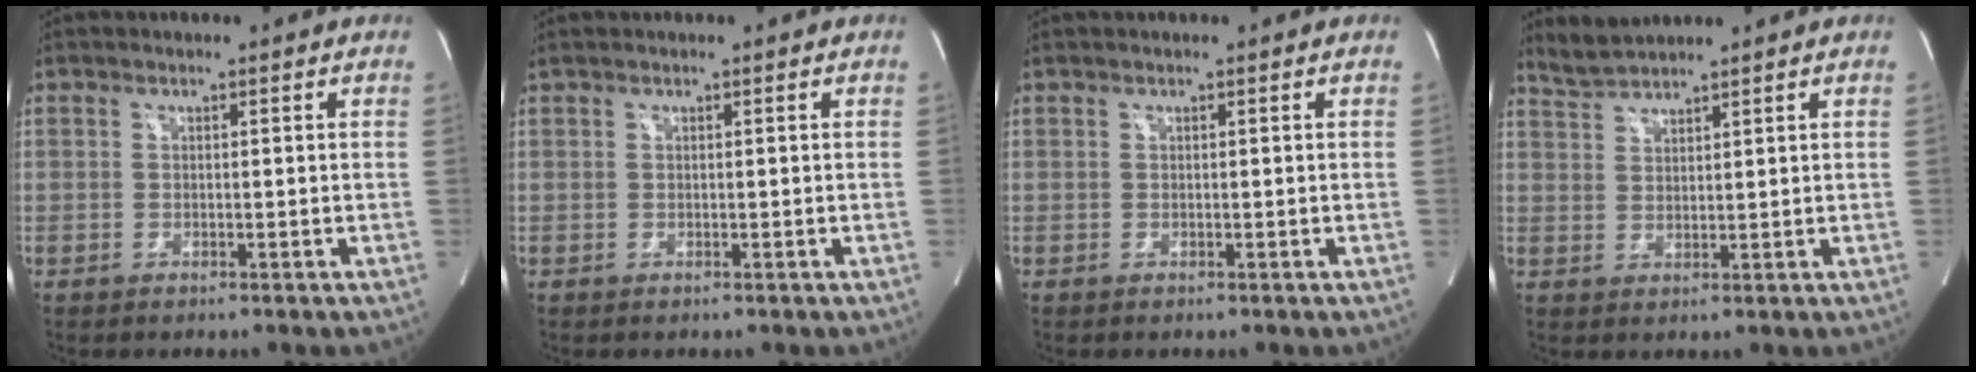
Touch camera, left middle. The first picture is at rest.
{"total": 0.0}
{"total": 0.0}
{"total": 3.4, "force": [3.4, -0.2, 0.1], "torque": [-0.012, 0.010, 0.073]}